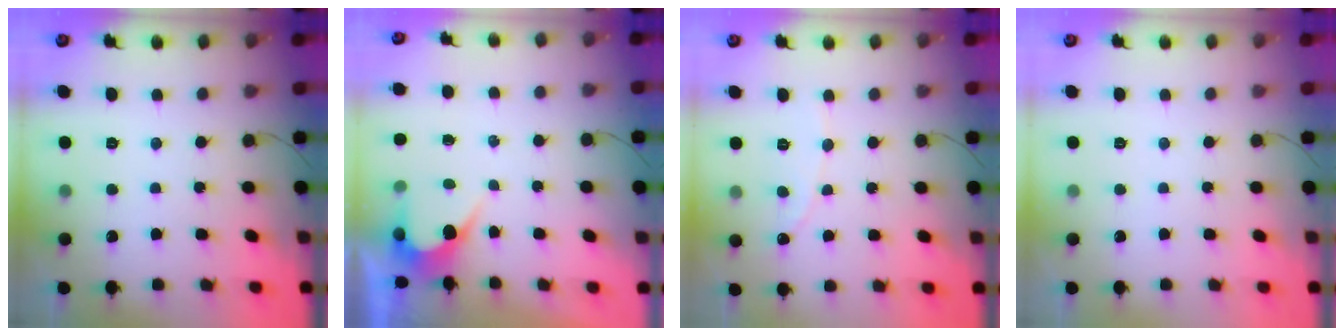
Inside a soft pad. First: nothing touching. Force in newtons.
{"total": 3.6, "press": 3.6, "slide": 0.2}
{"total": 1.9, "press": 1.9, "slide": 0.1}
{"total": 0.0}